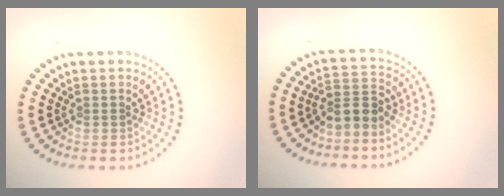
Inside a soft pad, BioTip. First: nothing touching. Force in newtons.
{"total": 2.6, "press": 1.9, "slide": 1.7}